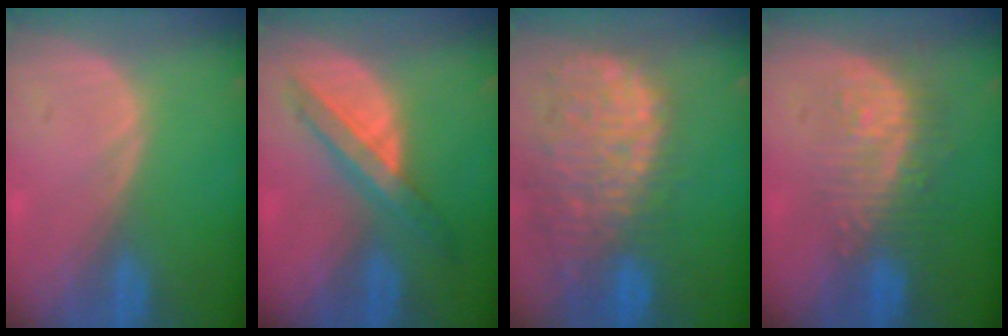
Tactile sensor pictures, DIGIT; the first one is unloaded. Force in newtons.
{"total": 6.1, "press": 6.0, "slide": 0.9}
{"total": 14.4, "press": 11.8, "slide": 8.3}
{"total": 8.9, "press": 8.3, "slide": 3.2}